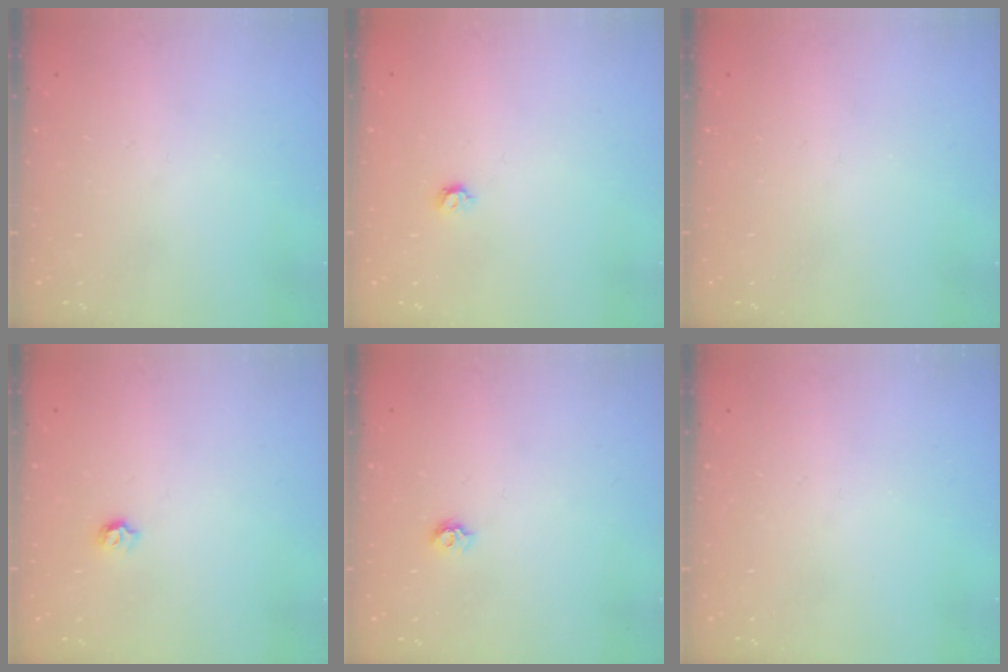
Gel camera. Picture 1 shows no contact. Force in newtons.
{"total": 3.6, "press": 3.6, "slide": 0.7}
{"total": 0.0}
{"total": 4.7, "press": 4.6, "slide": 0.5}
{"total": 5.9, "press": 5.8, "slide": 0.7}
{"total": 0.0}